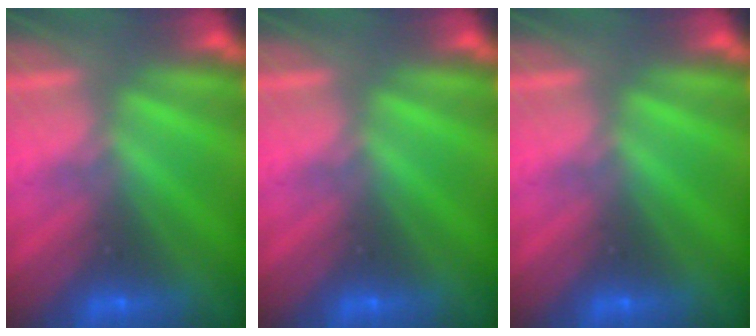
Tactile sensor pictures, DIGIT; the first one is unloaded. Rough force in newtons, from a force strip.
{"total": 0.0}
{"total": 0.0}